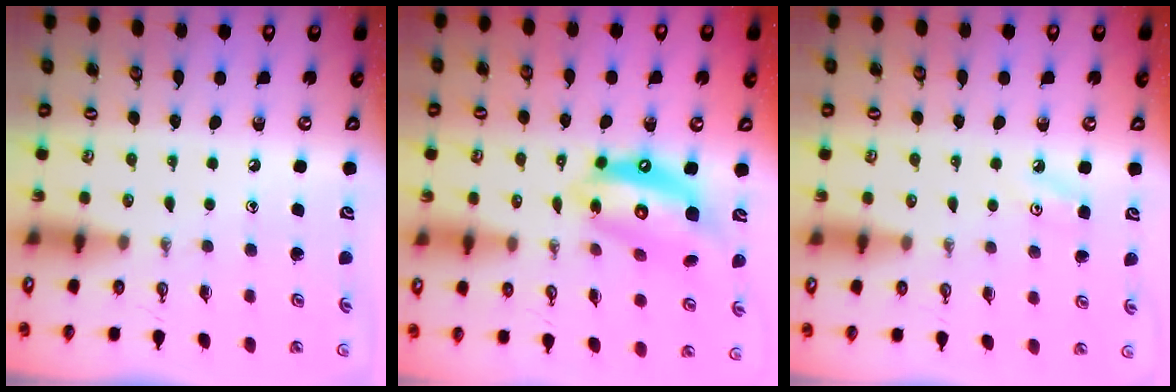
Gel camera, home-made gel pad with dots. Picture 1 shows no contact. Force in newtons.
{"total": 14.0, "press": 13.9, "slide": 1.4}
{"total": 3.4, "press": 3.4, "slide": 0.5}